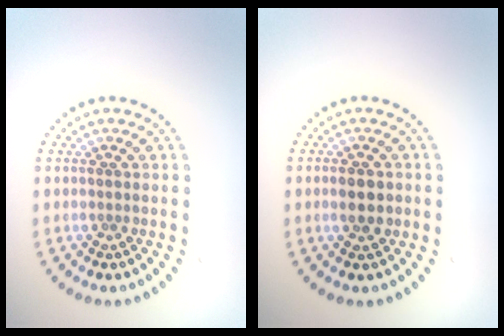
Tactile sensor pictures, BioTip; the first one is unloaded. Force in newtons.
{"total": 2.5, "press": 2.5, "slide": 0.2}